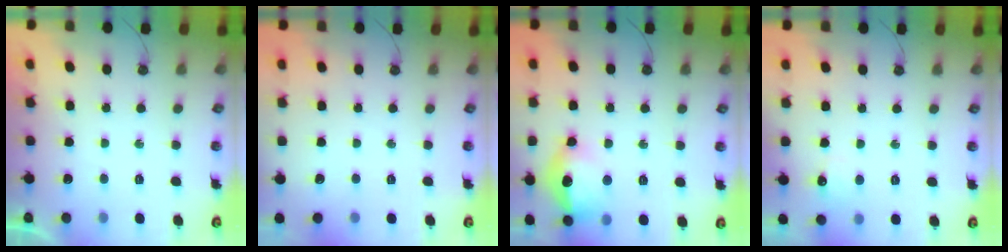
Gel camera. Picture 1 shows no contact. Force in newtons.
{"total": 0.0}
{"total": 15.2, "press": 15.2, "slide": 1.3}
{"total": 5.2, "press": 5.2, "slide": 0.7}